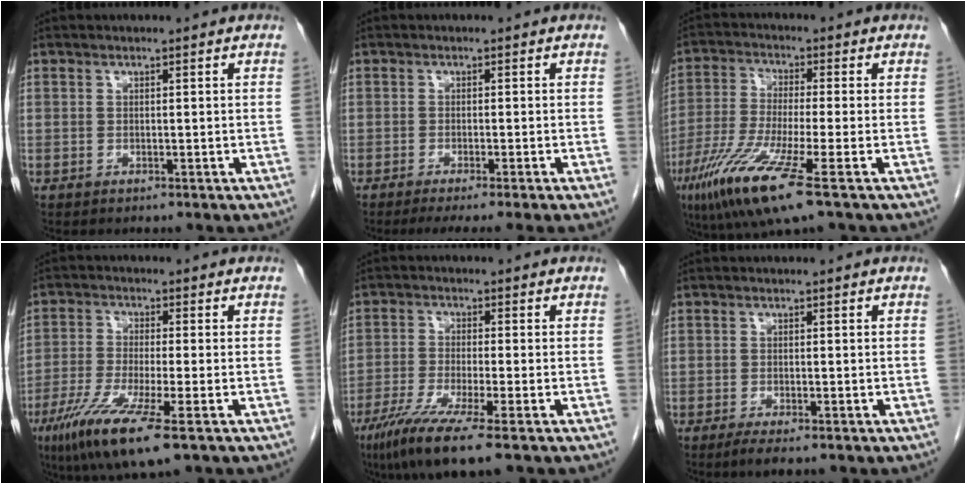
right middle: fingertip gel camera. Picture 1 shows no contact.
{"total": 6.2, "force": [-4.9, -1.0, 3.7], "torque": [-0.042, -0.015, -0.075]}
{"total": 12.1, "force": [-6.3, 0.1, 10.3], "torque": [-0.218, -0.034, -0.120]}
{"total": 10.7, "force": [-5.7, 0.5, 9.0], "torque": [-0.181, -0.034, -0.103]}
{"total": 9.2, "force": [-5.8, -0.2, 7.1], "torque": [-0.136, -0.029, -0.104]}
{"total": 2.0, "force": [-1.4, 0.1, 1.4], "torque": [-0.032, -0.007, -0.028]}